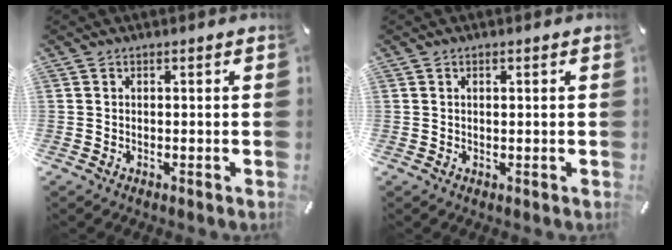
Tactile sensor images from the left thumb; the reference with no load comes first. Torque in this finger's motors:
{"motor_torque": [-0.23, -0.26, -0.06, 0.07, -0.03]}